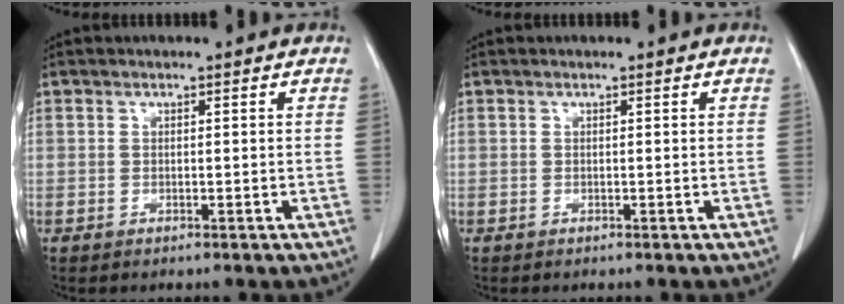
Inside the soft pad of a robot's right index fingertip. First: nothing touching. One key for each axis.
{"total": 0.0}